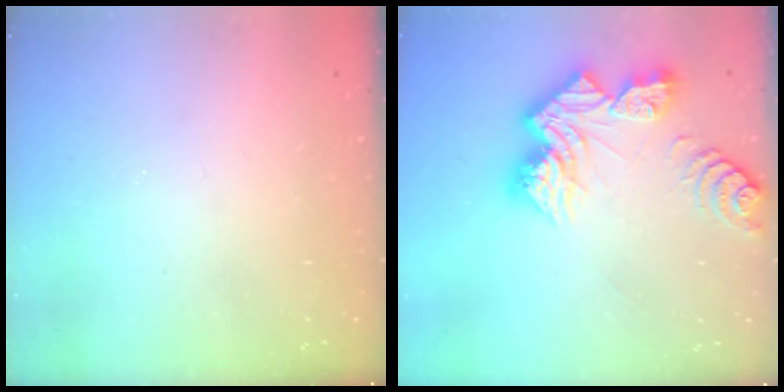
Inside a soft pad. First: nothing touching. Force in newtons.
{"total": 15.8, "press": 15.7, "slide": 1.6}